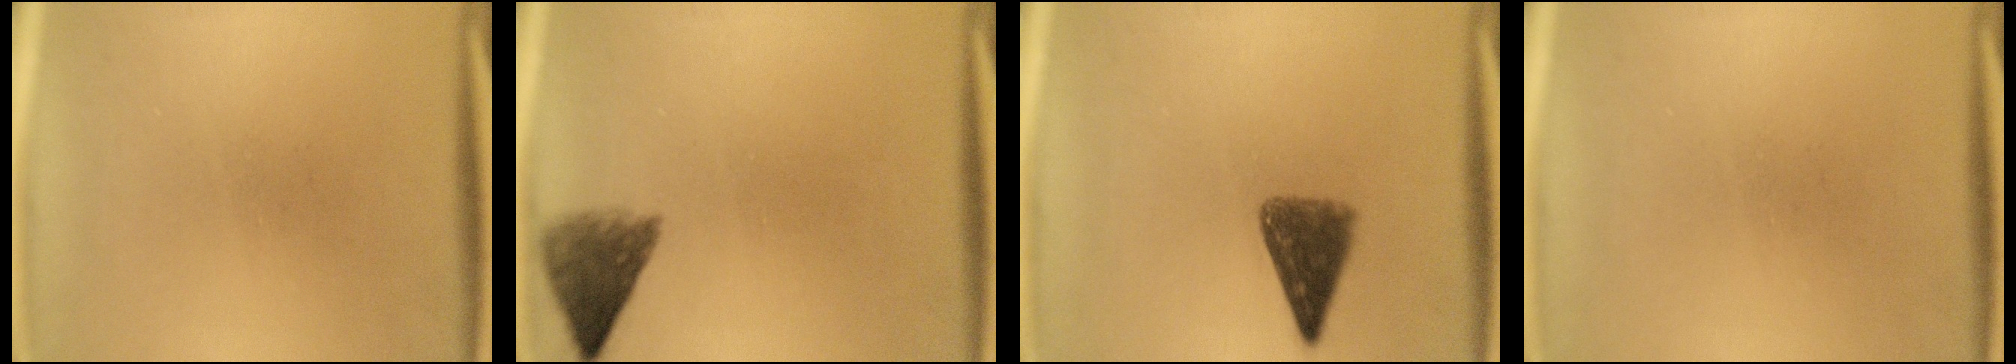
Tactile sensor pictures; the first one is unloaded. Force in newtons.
{"total": 5.0}
{"total": 6.2}
{"total": 0.0}